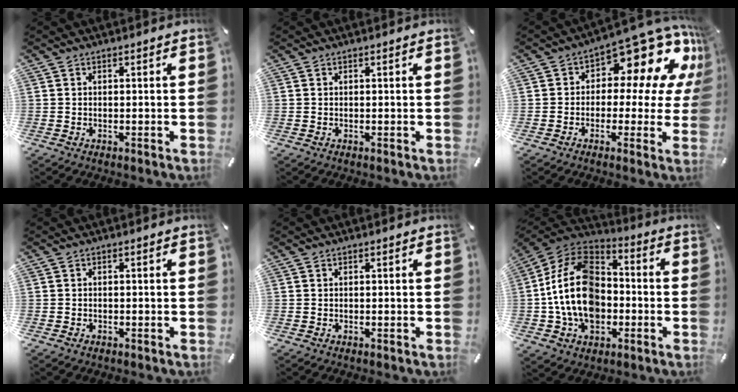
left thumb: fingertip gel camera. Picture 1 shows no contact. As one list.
[{"total": 0.0}, {"total": 13.2, "force": [7.5, 7.0, 8.4], "torque": [-0.119, -0.066, 0.127]}, {"total": 0.8, "force": [-0.5, 0.6, 0.2], "torque": [-0.004, 0.003, -0.011]}, {"total": 0.0}, {"total": 17.9, "force": [-3.5, 13.5, 11.2], "torque": [-0.248, 0.025, -0.066]}]